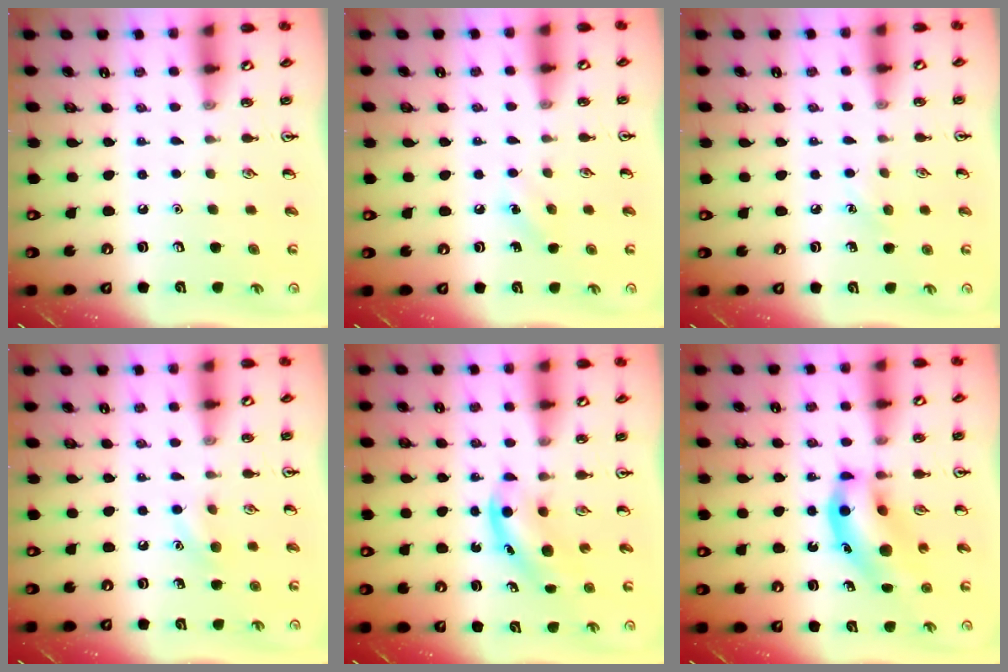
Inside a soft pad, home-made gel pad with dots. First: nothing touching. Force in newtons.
{"total": 6.3, "press": 6.0, "slide": 1.8}
{"total": 4.7, "press": 4.5, "slide": 1.4}
{"total": 6.5, "press": 6.3, "slide": 1.7}
{"total": 5.2, "press": 5.1, "slide": 0.9}
{"total": 12.3, "press": 11.7, "slide": 3.9}